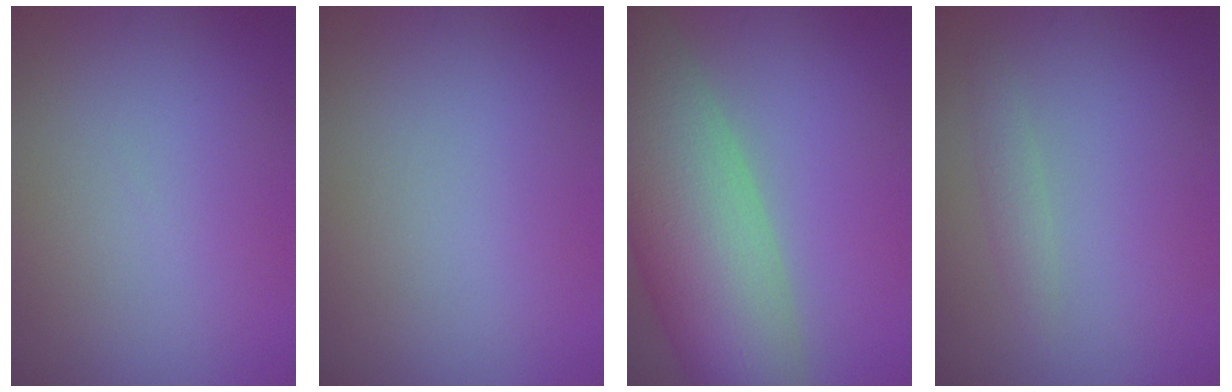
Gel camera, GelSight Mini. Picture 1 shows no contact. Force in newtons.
{"total": 0.0}
{"total": 12.6, "press": 12.6, "slide": 0.7}
{"total": 1.3, "press": 1.3, "slide": 0.1}